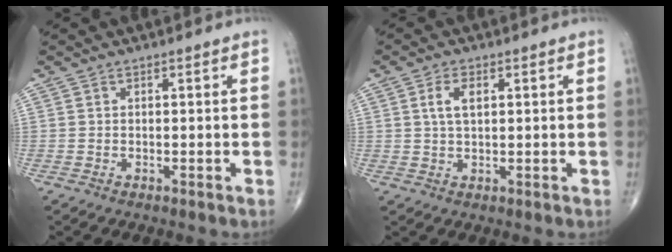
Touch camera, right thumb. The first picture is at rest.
{"total": 4.0, "force": [1.2, 2.0, 3.2], "torque": [-0.065, 0.002, 0.024]}